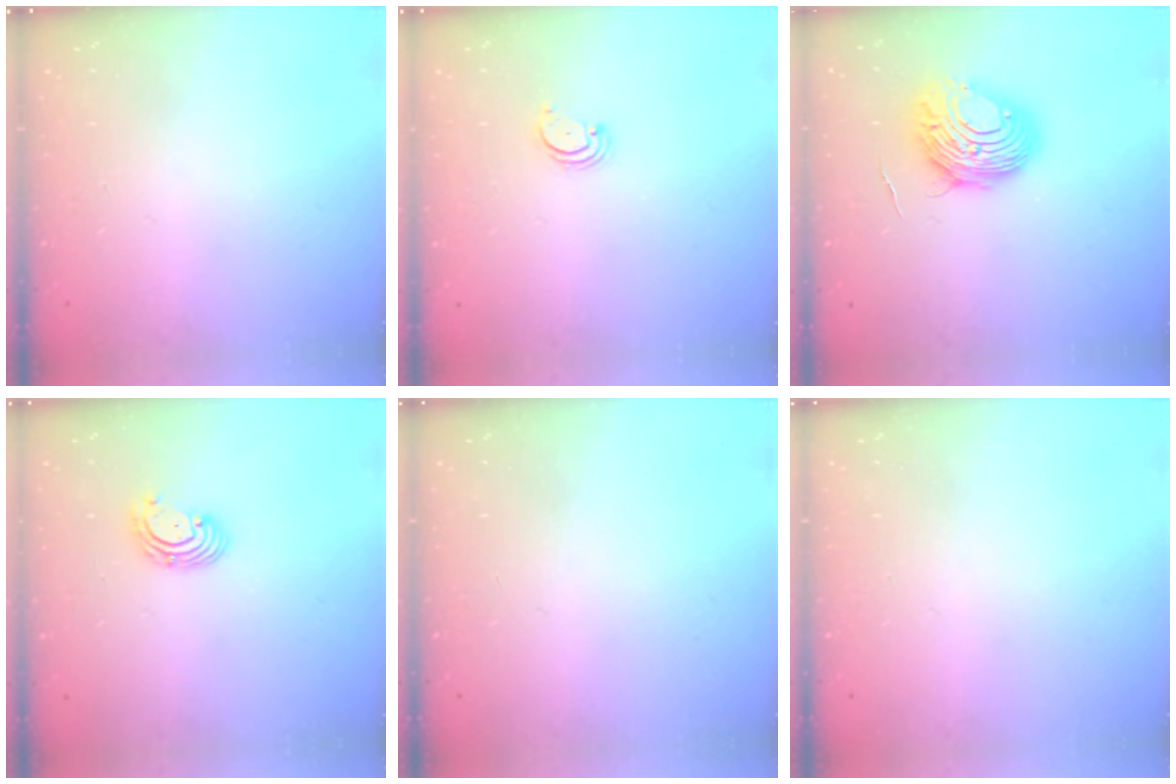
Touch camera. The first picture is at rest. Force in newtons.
{"total": 2.2, "press": 2.2, "slide": 0.2}
{"total": 10.3, "press": 10.3, "slide": 0.7}
{"total": 2.7, "press": 2.7, "slide": 0.3}
{"total": 0.0}
{"total": 0.0}